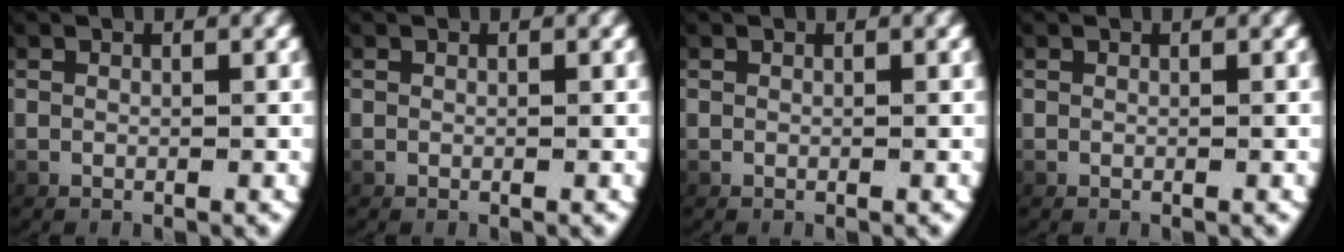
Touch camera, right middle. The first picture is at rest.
{"total": 0.0}
{"total": 0.0}
{"total": 0.0}